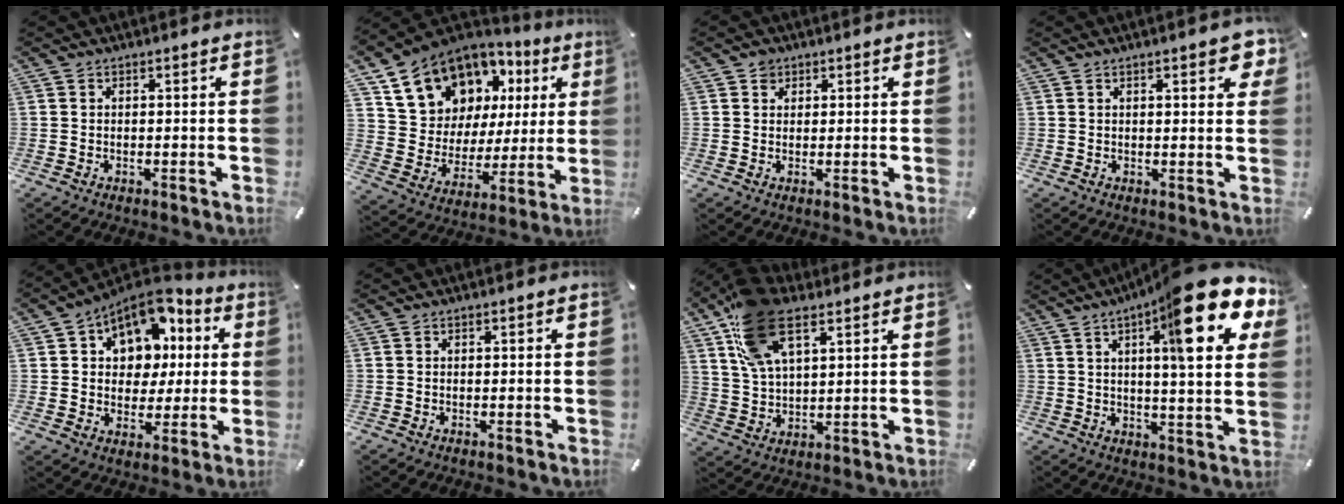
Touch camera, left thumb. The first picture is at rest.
{"total": 15.9, "force": [10.0, 11.4, 4.8], "torque": [-0.100, -0.074, 0.197]}
{"total": 2.3, "force": [1.0, 2.0, 0.3], "torque": [0.007, -0.002, 0.013]}
{"total": 4.9, "force": [2.6, 1.8, 3.7], "torque": [-0.054, -0.008, 0.041]}
{"total": 12.1, "force": [5.5, 9.8, 4.4], "torque": [-0.075, -0.038, 0.106]}
{"total": 0.0}
{"total": 15.0, "force": [8.1, 7.8, 9.9], "torque": [-0.217, -0.016, 0.149]}
{"total": 20.6, "force": [10.5, 4.1, 17.3], "torque": [-0.254, -0.059, 0.150]}